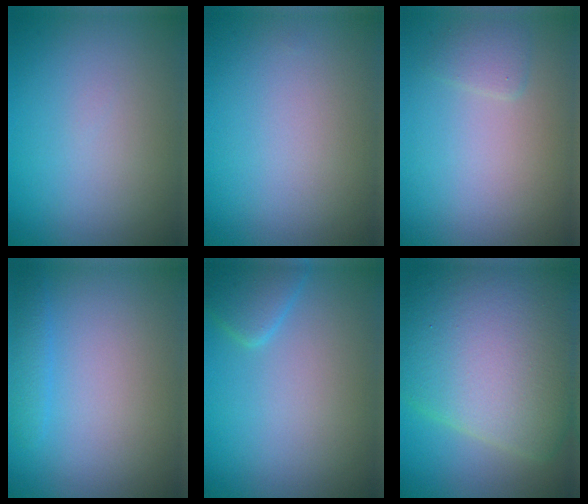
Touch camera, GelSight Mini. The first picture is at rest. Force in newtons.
{"total": 0.0}
{"total": 1.1, "press": 1.1, "slide": 0.2}
{"total": 1.2, "press": 1.2, "slide": 0.1}
{"total": 2.3, "press": 2.3, "slide": 0.2}
{"total": 14.8, "press": 14.8, "slide": 0.4}